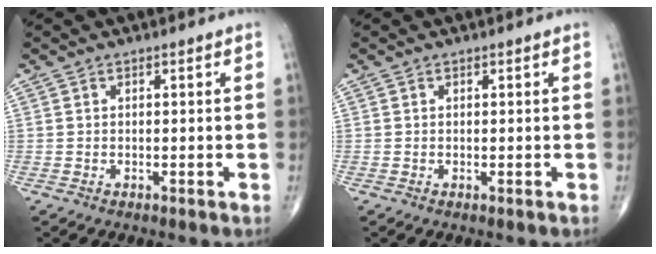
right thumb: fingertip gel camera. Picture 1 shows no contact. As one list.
[{"total": 0.0}]